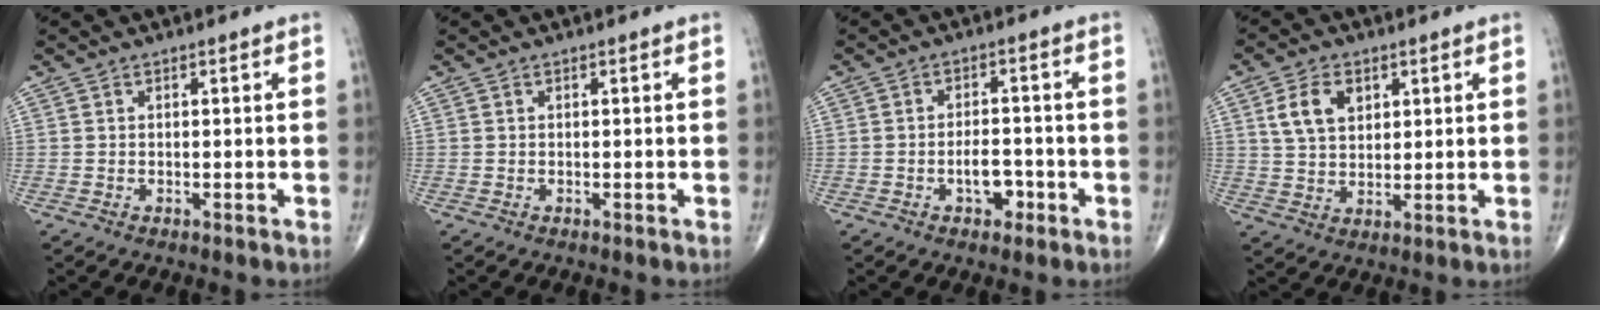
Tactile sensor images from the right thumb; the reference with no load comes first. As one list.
[{"total": 0.0}, {"total": 4.6, "force": [-1.9, 2.7, 3.3], "torque": [-0.039, 0.016, -0.029]}, {"total": 7.6, "force": [2.9, 5.1, 4.9], "torque": [-0.079, -0.009, 0.056]}]